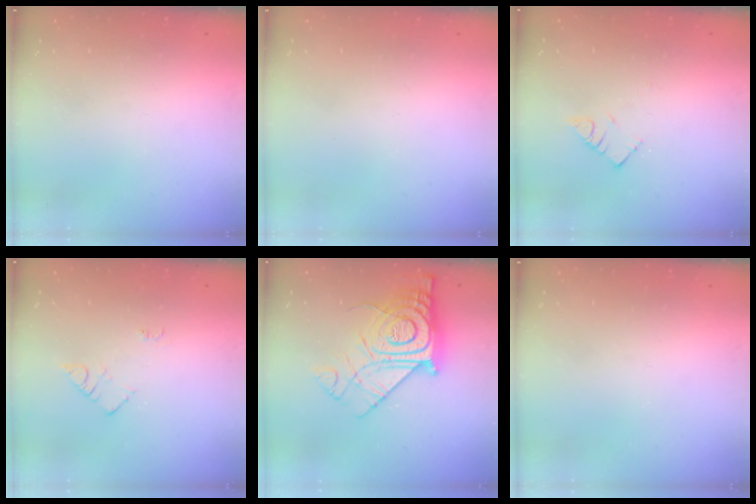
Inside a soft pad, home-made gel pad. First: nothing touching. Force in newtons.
{"total": 1.5, "press": 1.5, "slide": 0.1}
{"total": 4.0, "press": 4.0, "slide": 0.5}
{"total": 4.0, "press": 3.9, "slide": 0.6}
{"total": 20.3, "press": 20.2, "slide": 1.5}
{"total": 0.0}